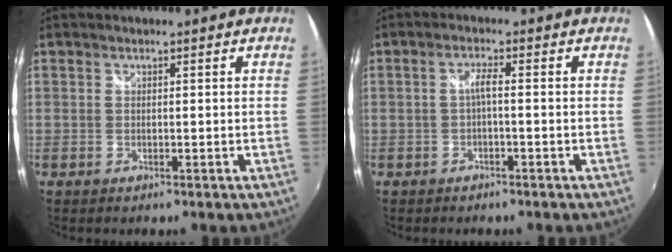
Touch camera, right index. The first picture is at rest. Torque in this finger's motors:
{"motor_torque": [0.46, 0.00, 0.25, 0.05]}